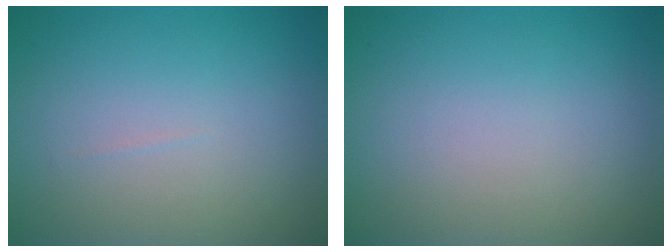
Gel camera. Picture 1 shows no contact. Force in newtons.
{"total": 0.0}